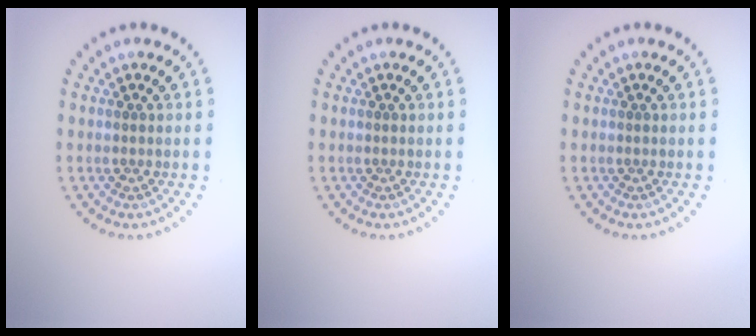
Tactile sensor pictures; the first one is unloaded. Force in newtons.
{"total": 0.0}
{"total": 0.0}